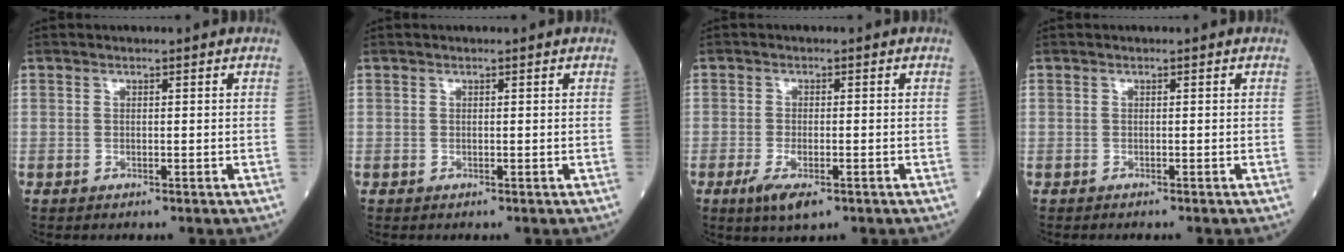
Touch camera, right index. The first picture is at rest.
{"total": 0.0}
{"total": 3.6, "force": [-1.9, 1.1, 3.0], "torque": [-0.055, -0.004, -0.027]}
{"total": 1.5, "force": [-1.3, 0.0, 0.6], "torque": [-0.007, 0.001, -0.018]}